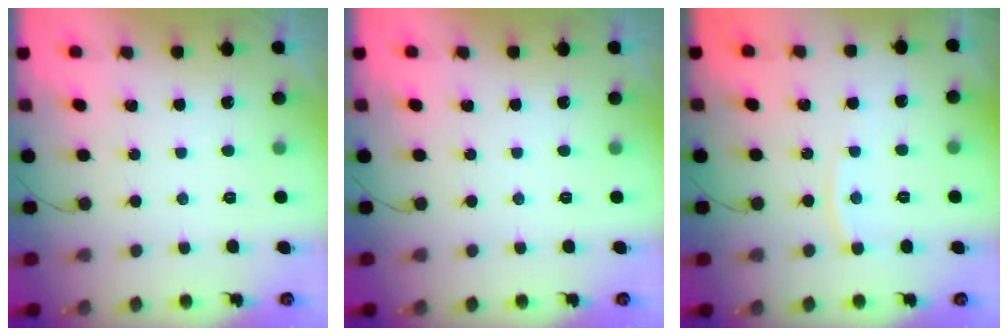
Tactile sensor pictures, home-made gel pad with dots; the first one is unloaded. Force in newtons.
{"total": 0.0}
{"total": 4.2, "press": 4.1, "slide": 0.4}